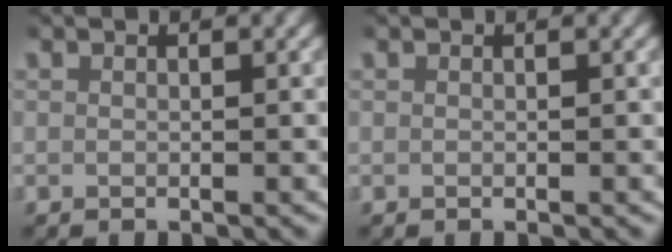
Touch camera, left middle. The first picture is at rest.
{"total": 0.0}